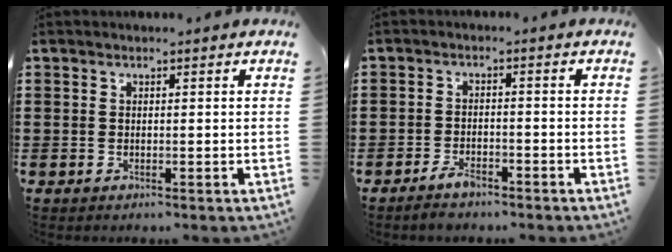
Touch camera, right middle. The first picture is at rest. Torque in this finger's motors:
{"motor_torque": [0.76, 0.63, 0.04, 0.03]}